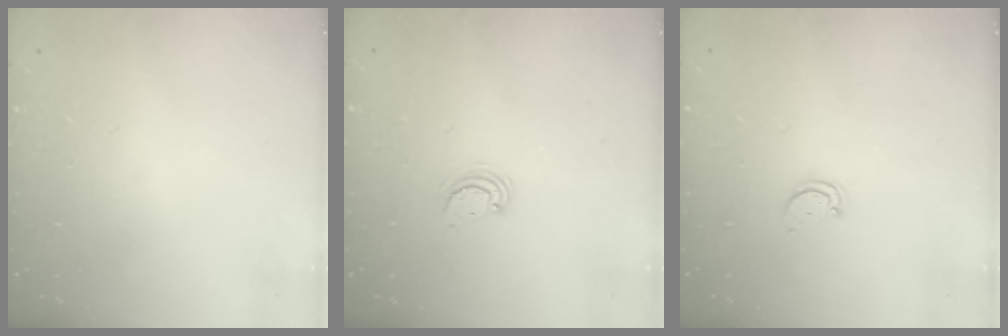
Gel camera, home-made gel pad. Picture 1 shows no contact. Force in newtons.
{"total": 3.0, "press": 3.0, "slide": 0.2}
{"total": 2.6, "press": 2.5, "slide": 0.4}